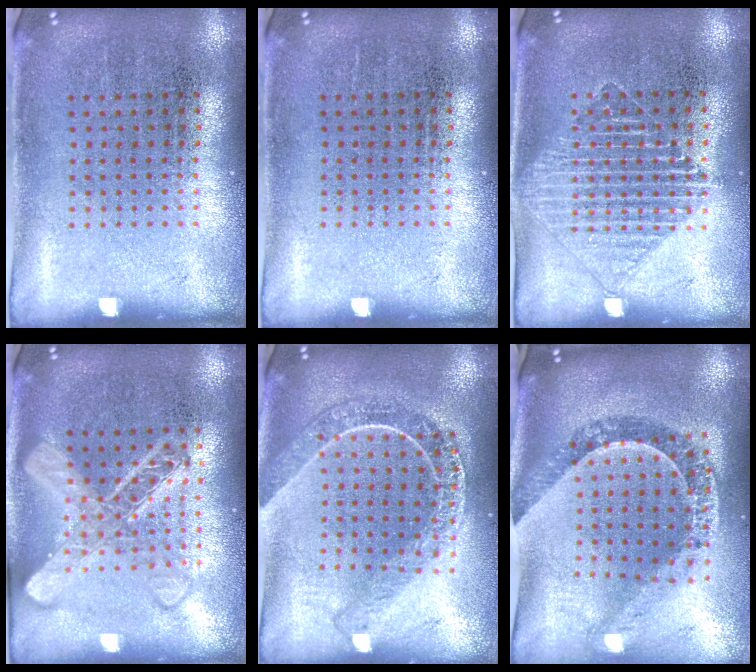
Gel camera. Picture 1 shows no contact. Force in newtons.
{"total": 0.0}
{"total": 1.5, "press": 1.4, "slide": 0.6}
{"total": 2.8, "press": 2.8, "slide": 0.5}
{"total": 2.1, "press": 1.9, "slide": 1.0}
{"total": 1.4, "press": 1.4, "slide": 0.4}